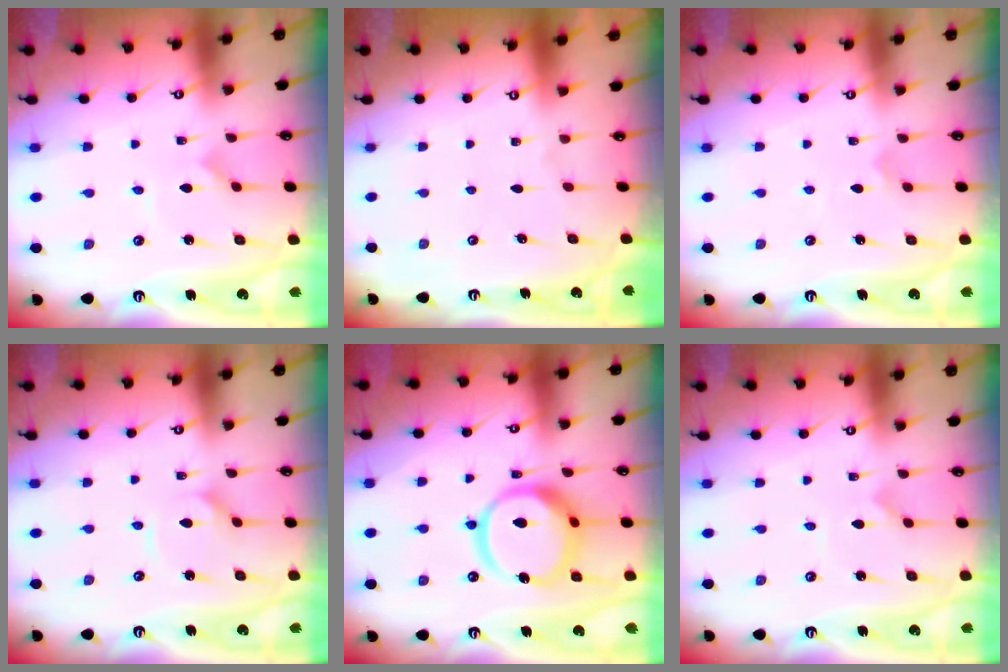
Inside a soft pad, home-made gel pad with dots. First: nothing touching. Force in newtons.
{"total": 0.0}
{"total": 2.5, "press": 2.5, "slide": 0.2}
{"total": 2.8, "press": 2.8, "slide": 0.3}
{"total": 16.1, "press": 15.9, "slide": 1.9}
{"total": 0.0}